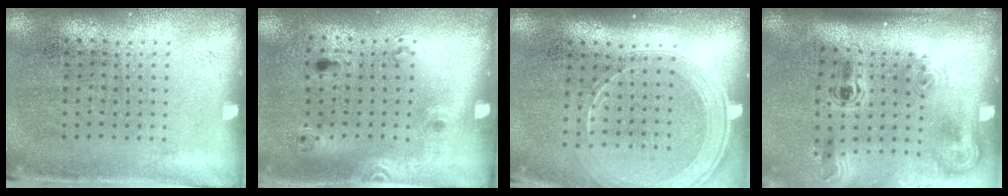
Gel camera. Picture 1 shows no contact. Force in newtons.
{"total": 1.3, "press": 0.7, "slide": 1.1}
{"total": 1.8, "press": 1.6, "slide": 0.8}
{"total": 2.3, "press": 1.5, "slide": 1.8}